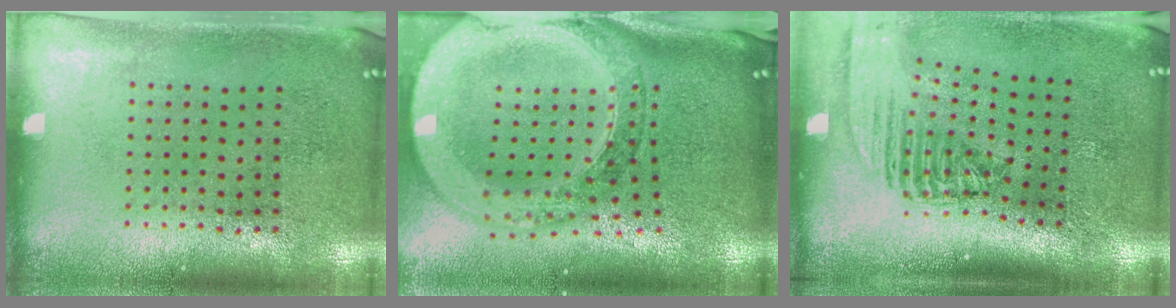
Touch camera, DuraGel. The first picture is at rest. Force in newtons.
{"total": 3.5, "press": 2.8, "slide": 2.1}
{"total": 2.4, "press": 1.8, "slide": 1.5}